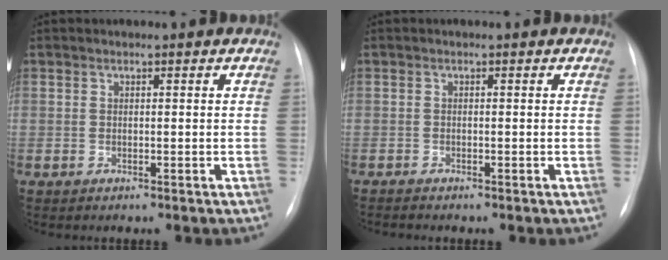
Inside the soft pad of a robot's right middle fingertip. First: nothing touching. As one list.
[{"total": 1.1, "force": [-1.0, 0.1, 0.5], "torque": [-0.012, -0.004, -0.013]}]